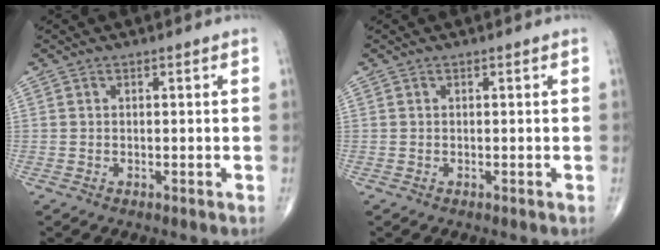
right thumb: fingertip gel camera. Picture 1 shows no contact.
{"total": 0.0}